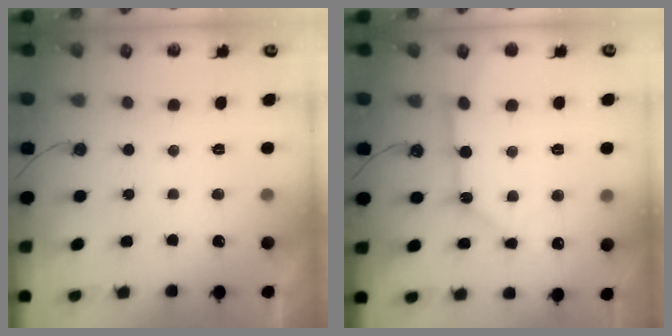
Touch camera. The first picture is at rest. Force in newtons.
{"total": 12.1, "press": 12.0, "slide": 1.5}